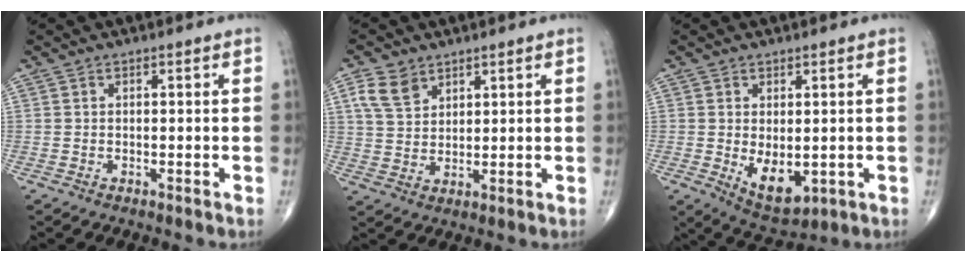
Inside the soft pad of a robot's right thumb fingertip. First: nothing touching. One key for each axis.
{"total": 6.1, "fx": 3.5, "fy": 4.0, "fz": 3.0, "tx": -0.046, "ty": -0.012, "tz": 0.072}
{"total": 7.7, "fx": -1.0, "fy": 4.2, "fz": 6.4, "tx": -0.086, "ty": -0.014, "tz": 0.002}